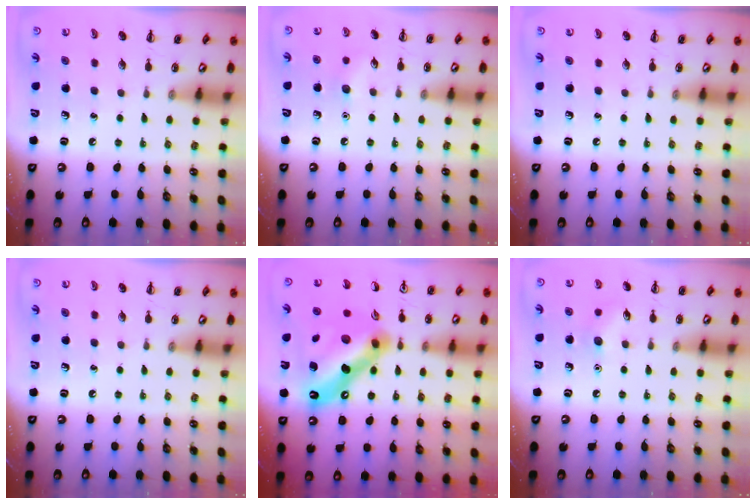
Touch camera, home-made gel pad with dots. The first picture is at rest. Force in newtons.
{"total": 5.9, "press": 5.6, "slide": 1.6}
{"total": 0.0}
{"total": 0.0}
{"total": 17.6, "press": 17.6, "slide": 0.1}
{"total": 6.1, "press": 5.9, "slide": 1.6}